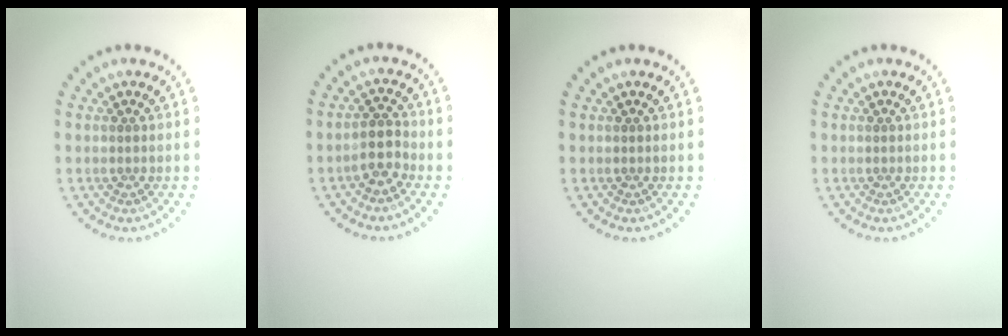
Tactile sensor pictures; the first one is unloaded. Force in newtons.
{"total": 2.5, "press": 2.2, "slide": 1.2}
{"total": 0.0}
{"total": 0.0}